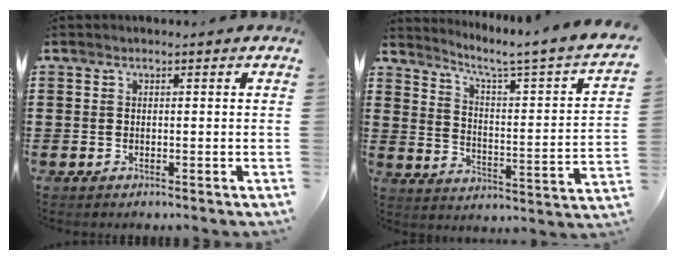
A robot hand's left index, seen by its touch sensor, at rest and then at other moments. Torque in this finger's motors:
{"motor_torque": [2.14, 0.00, -0.02, 0.01]}